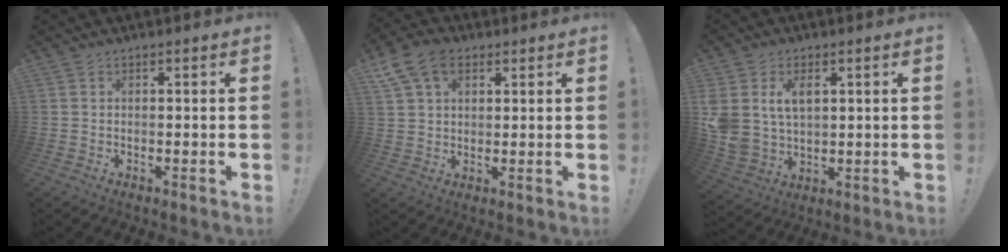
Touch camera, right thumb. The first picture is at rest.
{"total": 11.3, "force": [5.3, 7.6, 6.4], "torque": [-0.102, -0.012, 0.105]}
{"total": 9.7, "force": [3.8, 7.1, 5.4], "torque": [-0.103, -0.016, 0.074]}